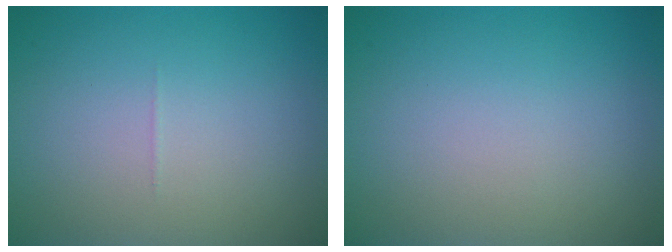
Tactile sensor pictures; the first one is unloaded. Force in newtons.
{"total": 0.0}